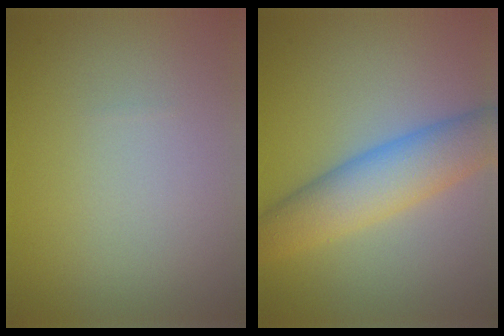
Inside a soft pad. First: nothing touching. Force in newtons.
{"total": 6.2, "press": 6.2, "slide": 0.1}